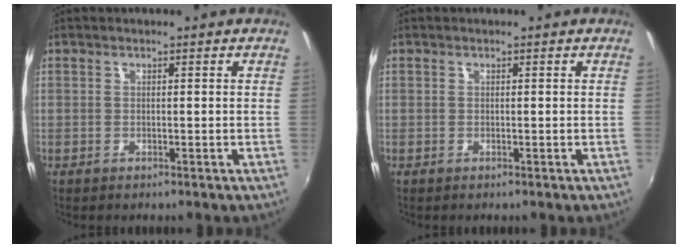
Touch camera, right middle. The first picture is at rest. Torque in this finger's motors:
{"motor_torque": [-0.36, 0.02, -0.04, 0.00]}